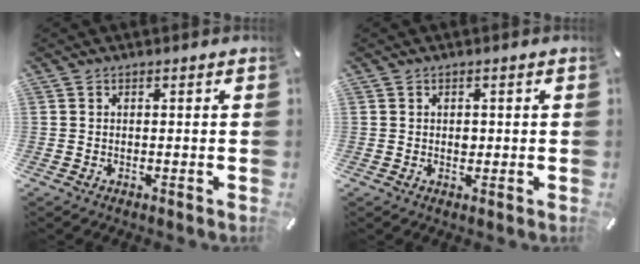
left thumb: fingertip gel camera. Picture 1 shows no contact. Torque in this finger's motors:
{"motor_torque": [0.29, 0.31, 0.11, -0.12, 0.00]}